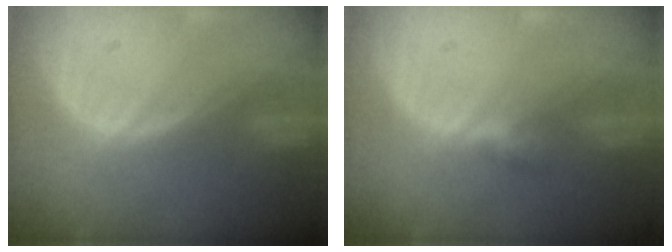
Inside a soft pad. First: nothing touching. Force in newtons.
{"total": 2.6, "press": 2.5, "slide": 0.7}